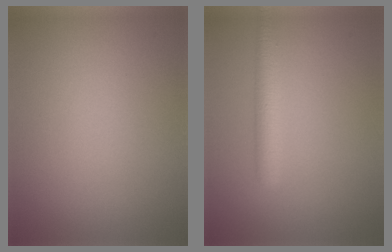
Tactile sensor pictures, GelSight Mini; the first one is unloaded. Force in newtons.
{"total": 2.6, "press": 2.6, "slide": 0.1}